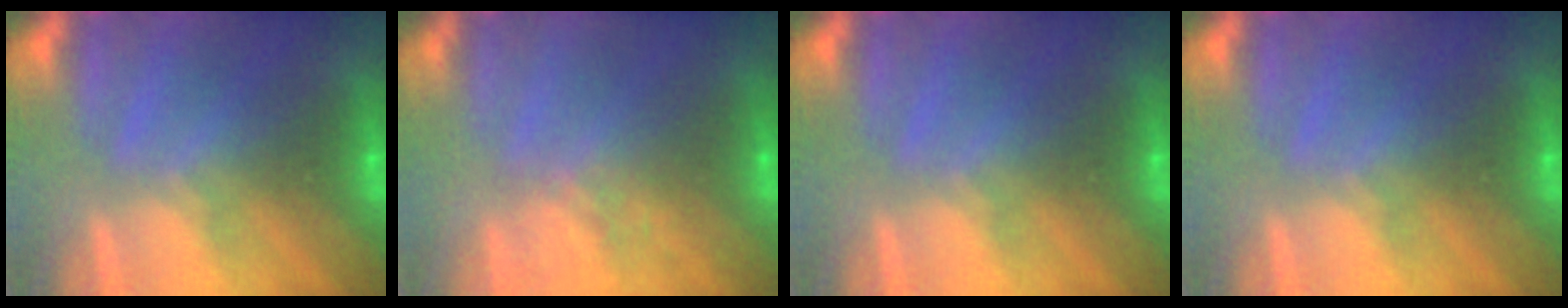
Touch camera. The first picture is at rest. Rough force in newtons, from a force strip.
{"total": 2.3}
{"total": 0.0}
{"total": 0.0}